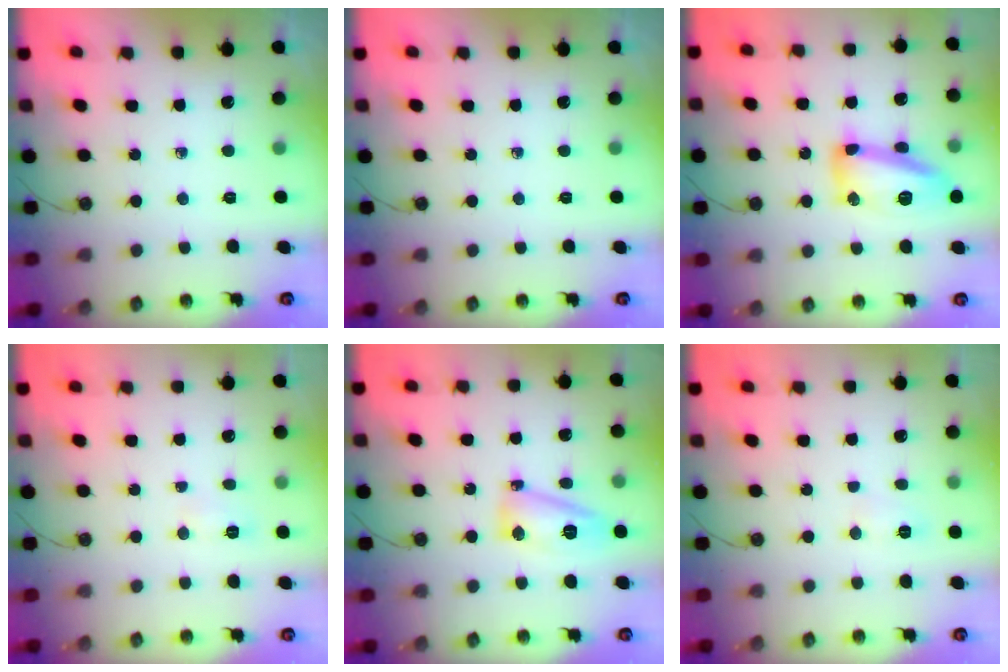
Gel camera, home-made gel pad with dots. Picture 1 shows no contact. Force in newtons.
{"total": 0.0}
{"total": 14.0, "press": 13.9, "slide": 1.1}
{"total": 3.7, "press": 3.7, "slide": 0.6}
{"total": 10.5, "press": 10.5, "slide": 0.8}
{"total": 4.1, "press": 4.0, "slide": 1.0}